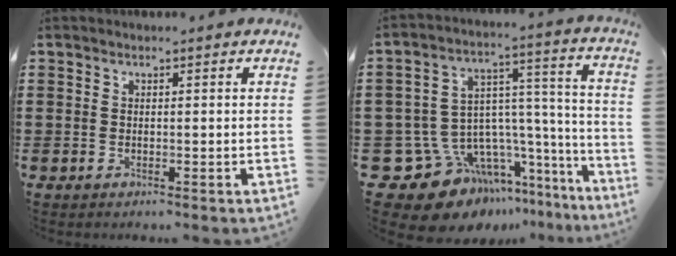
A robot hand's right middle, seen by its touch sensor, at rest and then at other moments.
{"total": 11.5, "force": [-7.5, 7.8, 3.9], "torque": [-0.113, -0.014, -0.121]}